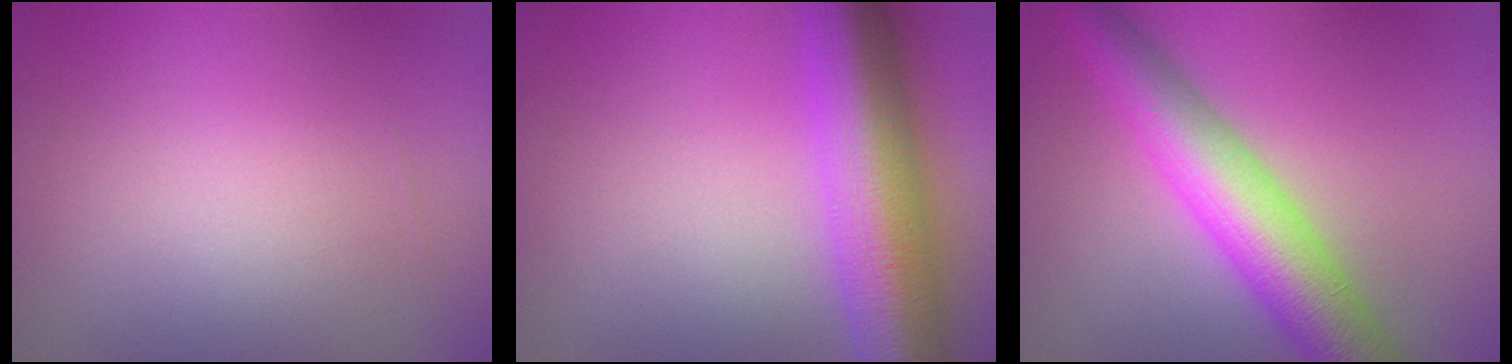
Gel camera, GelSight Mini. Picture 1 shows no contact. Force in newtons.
{"total": 10.1, "press": 10.1, "slide": 0.3}
{"total": 7.6, "press": 7.6, "slide": 0.1}